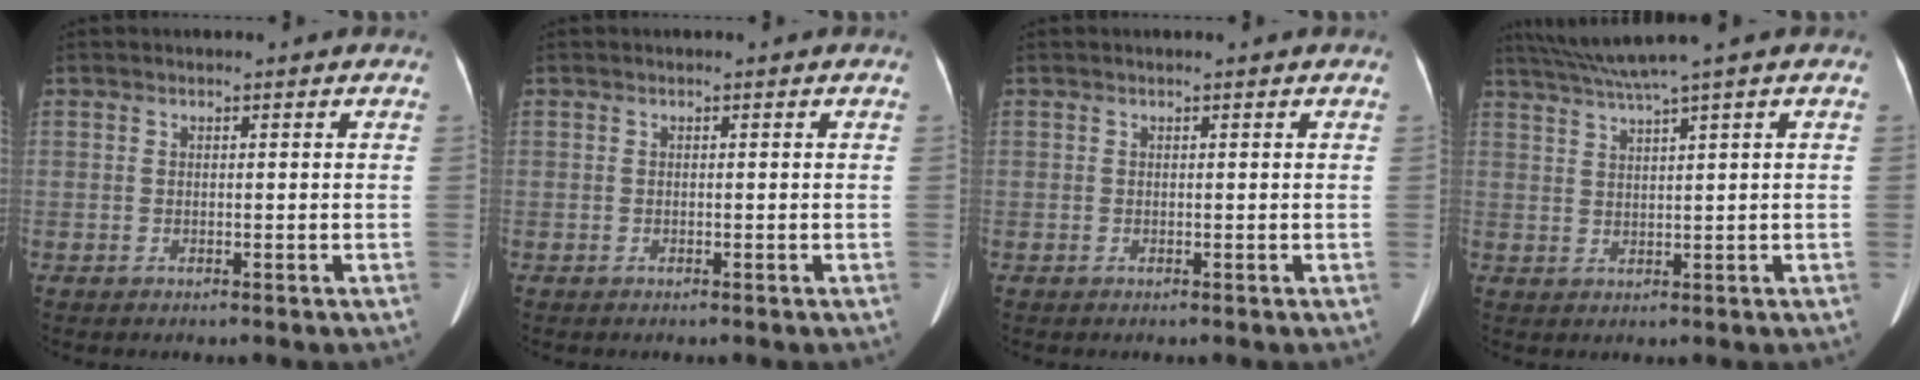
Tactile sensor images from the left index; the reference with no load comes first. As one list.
[{"total": 0.0}, {"total": 0.0}, {"total": 5.3, "force": [4.1, -1.8, 2.9], "torque": [-0.059, 0.006, 0.081]}]